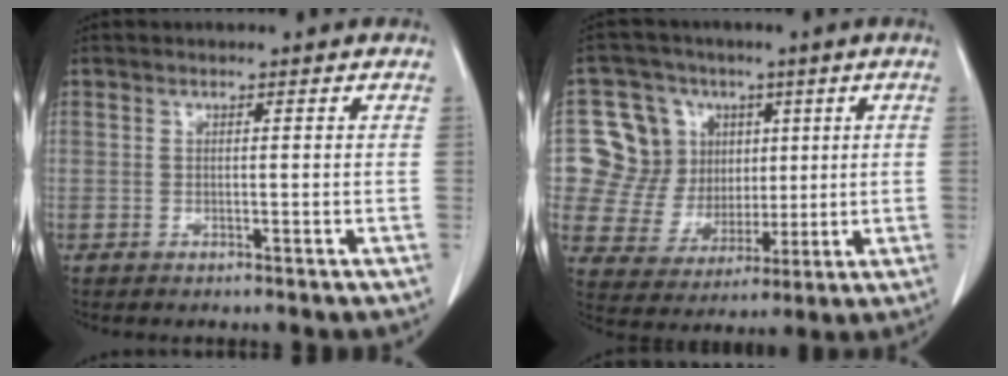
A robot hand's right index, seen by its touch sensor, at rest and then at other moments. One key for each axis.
{"total": 11.5, "fx": 3.5, "fy": 10.4, "fz": 3.5, "tx": -0.070, "ty": 0.044, "tz": 0.073}